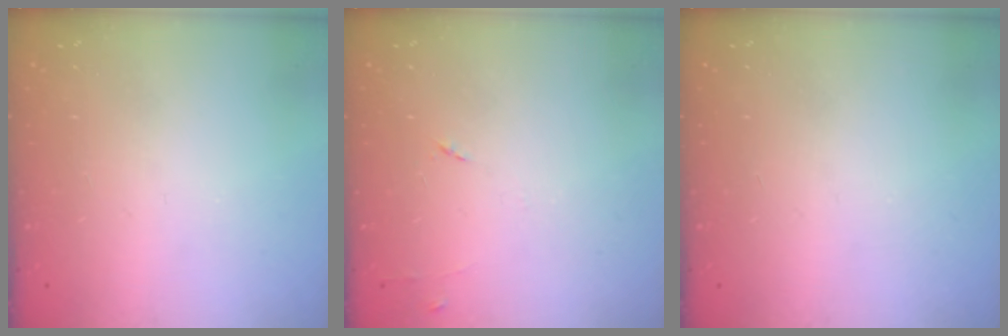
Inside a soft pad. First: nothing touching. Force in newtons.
{"total": 5.3, "press": 5.2, "slide": 0.8}
{"total": 0.0}